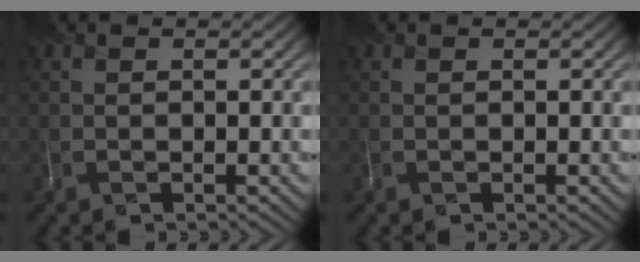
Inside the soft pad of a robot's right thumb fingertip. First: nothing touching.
{"total": 0.0}